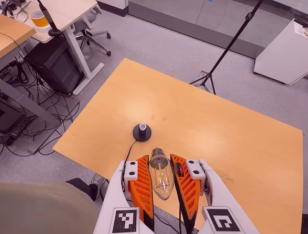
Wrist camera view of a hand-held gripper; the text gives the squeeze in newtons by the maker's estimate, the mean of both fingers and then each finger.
{"total": 21.0, "left": 22.2, "right": 19.9}